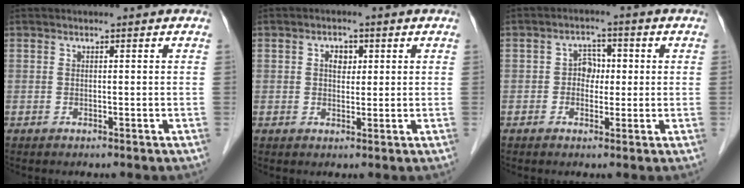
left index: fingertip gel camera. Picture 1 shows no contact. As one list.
[{"total": 2.5, "force": [0.7, 1.7, 1.7], "torque": [-0.029, 0.005, 0.011]}, {"total": 3.5, "force": [0.0, 2.7, 2.3], "torque": [-0.032, 0.014, -0.003]}]